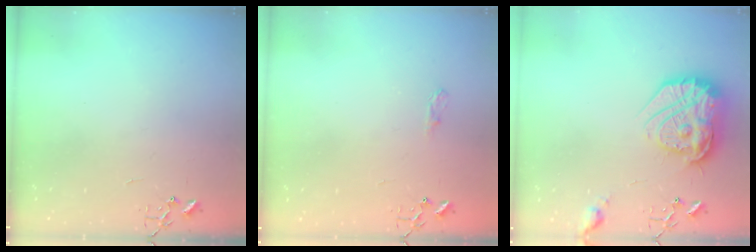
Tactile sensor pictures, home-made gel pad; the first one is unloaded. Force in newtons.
{"total": 6.8, "press": 6.8, "slide": 0.6}
{"total": 21.6, "press": 21.5, "slide": 1.7}